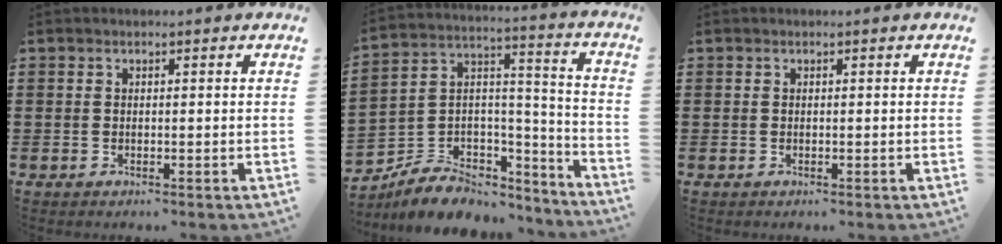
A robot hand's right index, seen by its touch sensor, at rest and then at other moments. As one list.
[{"total": 6.9, "force": [-5.2, 4.2, 1.6], "torque": [-0.041, 0.004, -0.095]}, {"total": 0.0}]